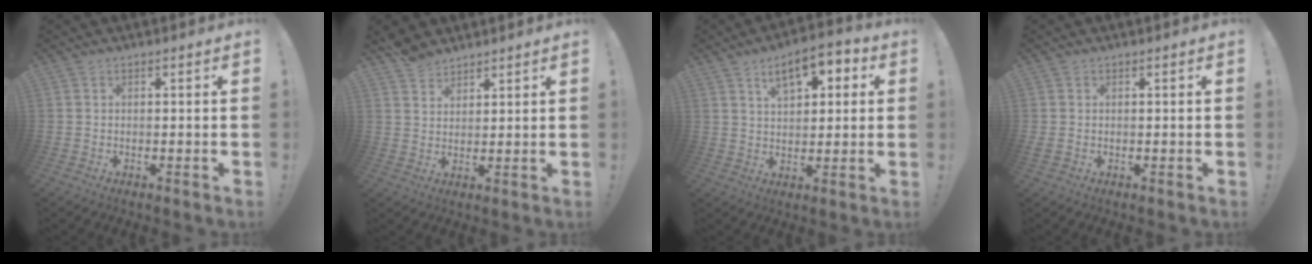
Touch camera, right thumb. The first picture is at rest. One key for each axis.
{"total": 5.9, "fx": 4.9, "fy": 3.1, "fz": 0.8, "tx": -0.010, "ty": -0.032, "tz": 0.096}
{"total": 9.9, "fx": 4.8, "fy": 5.2, "fz": 6.9, "tx": -0.097, "ty": -0.011, "tz": 0.082}
{"total": 0.8, "fx": 0.3, "fy": 0.6, "fz": 0.4, "tx": -0.004, "ty": 0.000, "tz": 0.004}